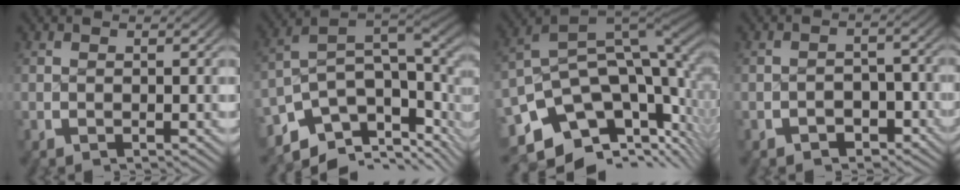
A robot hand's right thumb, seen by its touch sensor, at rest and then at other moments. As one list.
[{"total": 15.3, "force": [-4.5, 9.5, 11.1], "torque": [-0.197, -0.019, -0.077]}, {"total": 19.9, "force": [-4.2, 13.1, 14.3], "torque": [-0.252, -0.027, -0.069]}, {"total": 2.8, "force": [-2.2, 1.5, 0.7], "torque": [-0.004, -0.010, -0.038]}]